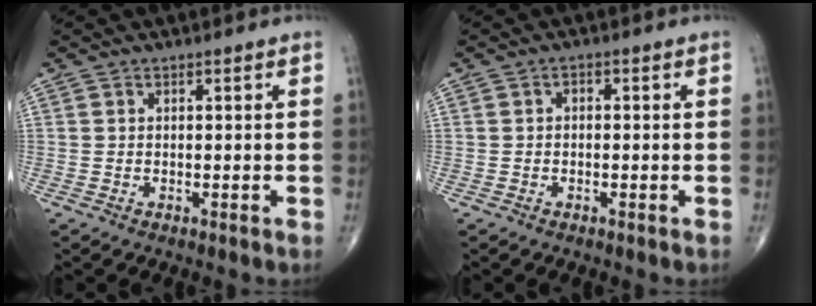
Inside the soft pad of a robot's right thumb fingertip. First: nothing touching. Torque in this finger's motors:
{"motor_torque": [0.29, -0.35, 0.21, 0.04, -0.06]}